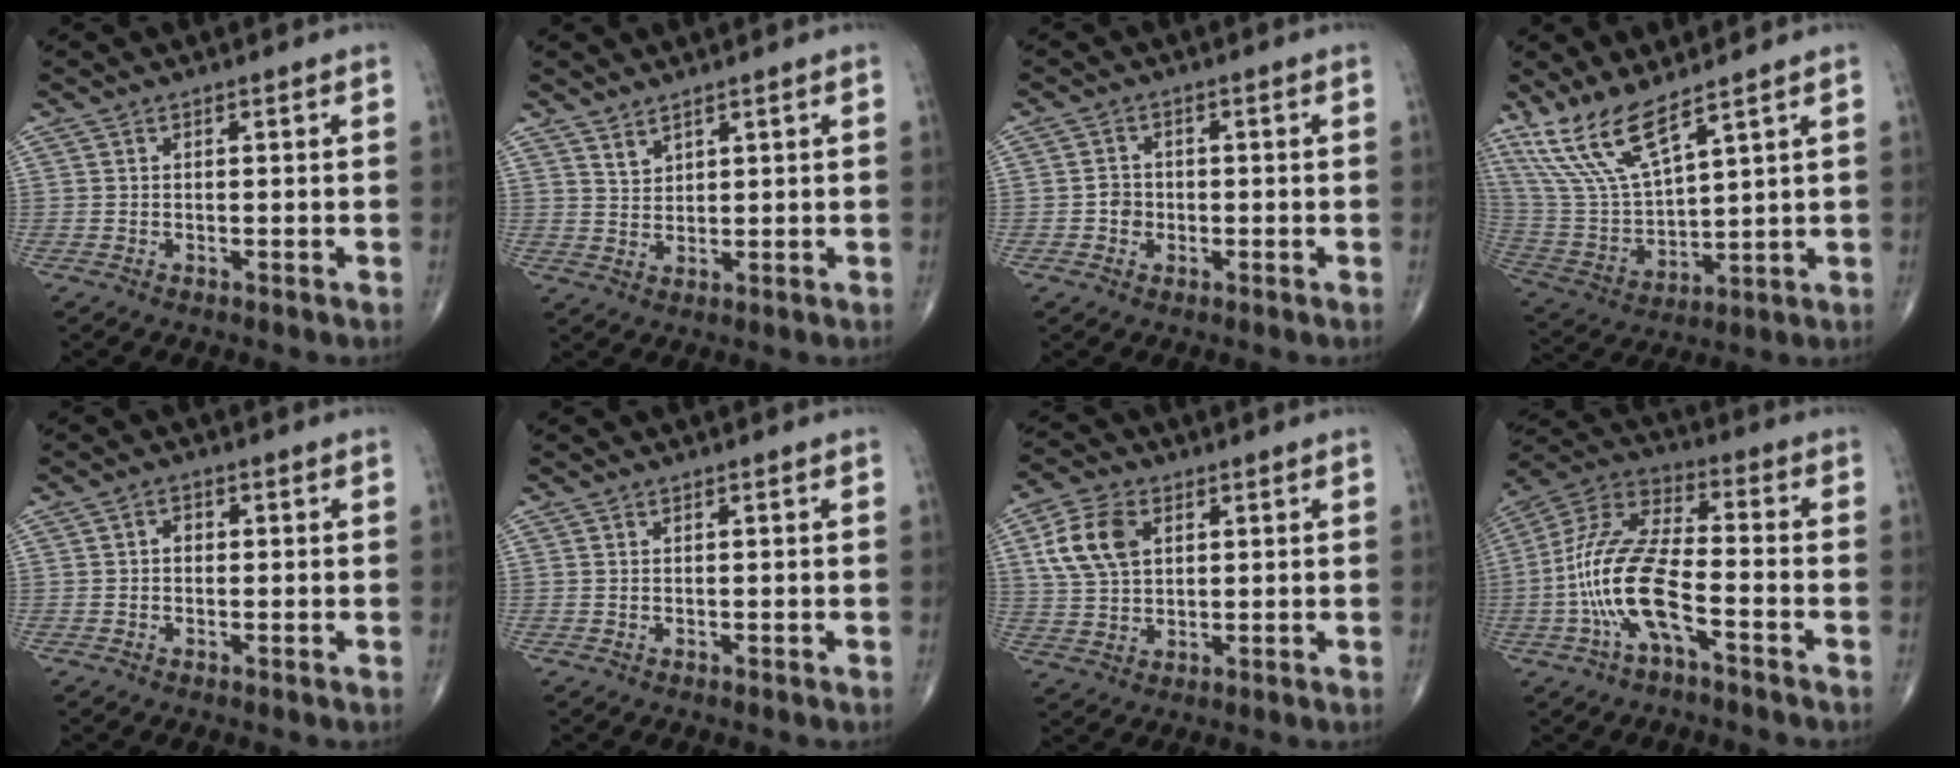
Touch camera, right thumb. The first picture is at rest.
{"total": 2.6, "force": [2.2, 1.0, 1.0], "torque": [-0.009, -0.020, 0.046]}
{"total": 3.0, "force": [-0.6, 2.7, 1.1], "torque": [-0.003, 0.007, -0.013]}
{"total": 13.0, "force": [9.3, 3.3, 8.4], "torque": [-0.173, -0.046, 0.205]}
{"total": 2.0, "force": [0.1, 1.6, 1.3], "torque": [-0.014, 0.008, -0.001]}
{"total": 0.0}
{"total": 10.1, "force": [3.1, 6.6, 7.0], "torque": [-0.131, 0.002, 0.060]}
{"total": 15.7, "force": [-4.9, 5.9, 13.8], "torque": [-0.296, 0.042, -0.097]}